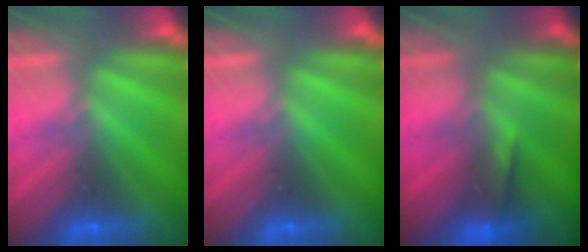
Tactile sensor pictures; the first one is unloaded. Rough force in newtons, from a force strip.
{"total": 0.0}
{"total": 4.6}